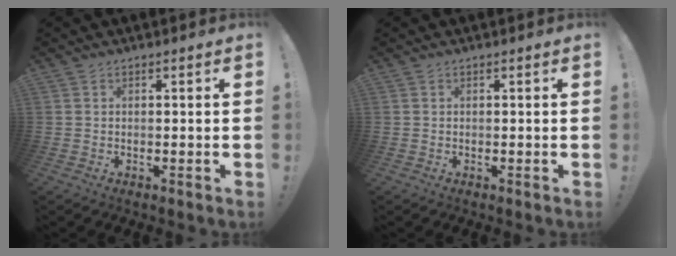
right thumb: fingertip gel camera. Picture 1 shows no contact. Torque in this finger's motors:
{"motor_torque": [-0.10, 0.10, -0.06, 0.01, 0.00]}